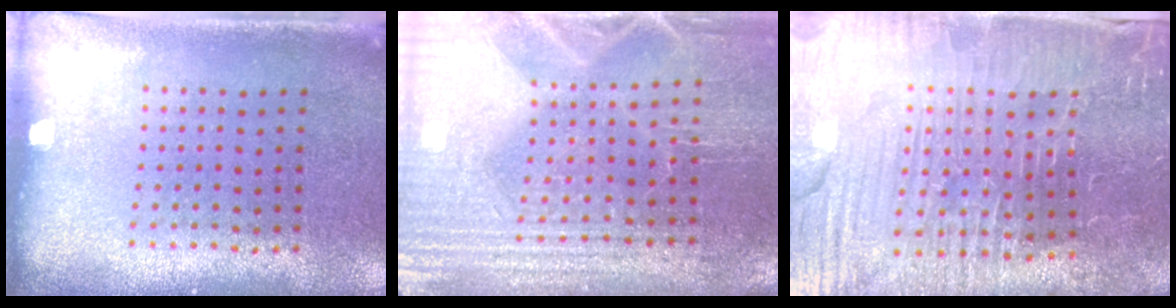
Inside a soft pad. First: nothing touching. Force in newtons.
{"total": 4.1, "press": 3.9, "slide": 1.4}
{"total": 4.8, "press": 4.7, "slide": 1.1}